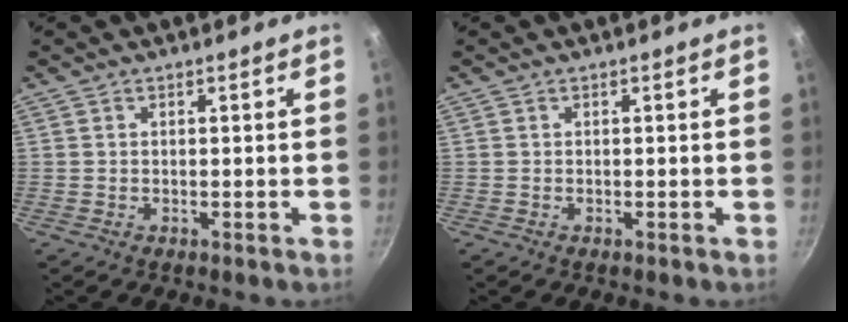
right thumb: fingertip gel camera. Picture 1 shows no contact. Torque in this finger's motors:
{"motor_torque": [0.23, 0.09, 0.15, 0.36, 0.02]}